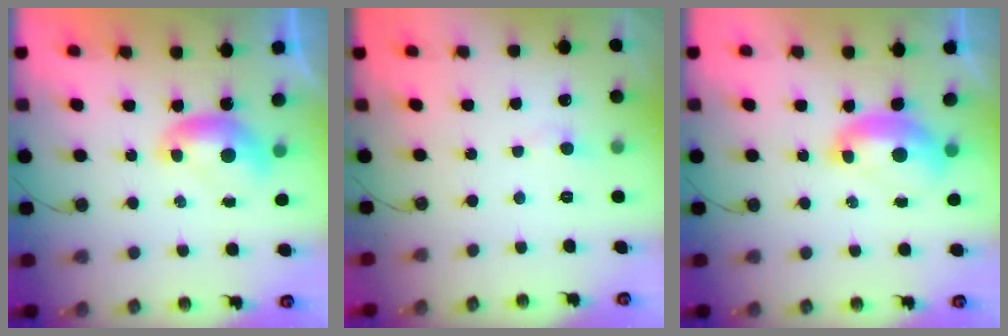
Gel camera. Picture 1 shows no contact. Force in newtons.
{"total": 1.9, "press": 1.7, "slide": 0.7}
{"total": 2.3, "press": 2.2, "slide": 0.6}